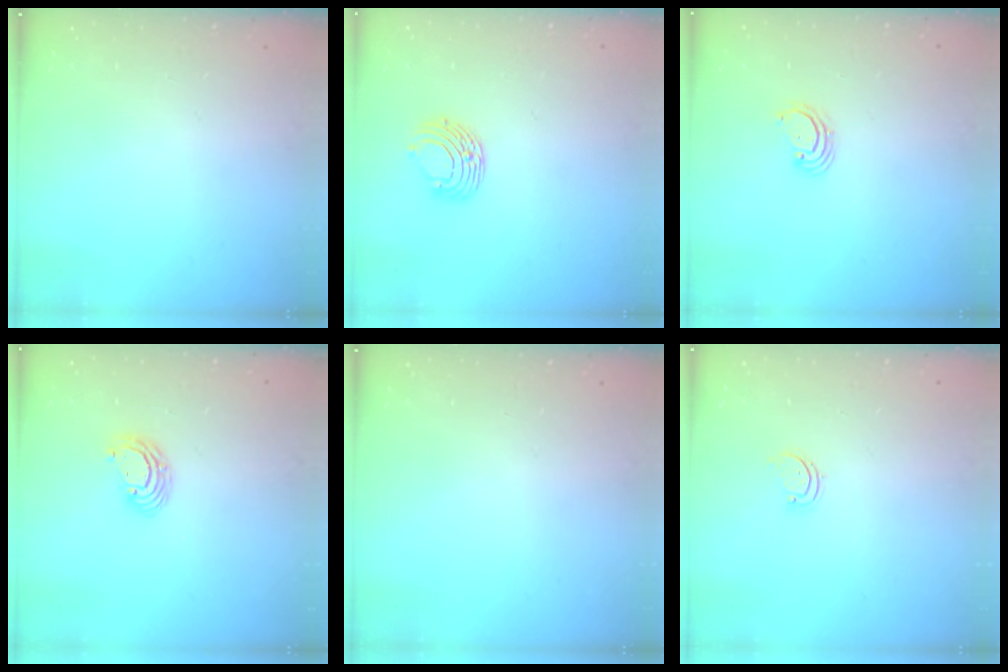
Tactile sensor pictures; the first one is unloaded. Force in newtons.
{"total": 8.2, "press": 8.2, "slide": 0.8}
{"total": 2.7, "press": 2.7, "slide": 0.3}
{"total": 5.6, "press": 5.6, "slide": 0.2}
{"total": 0.0}
{"total": 1.7, "press": 1.7, "slide": 0.3}